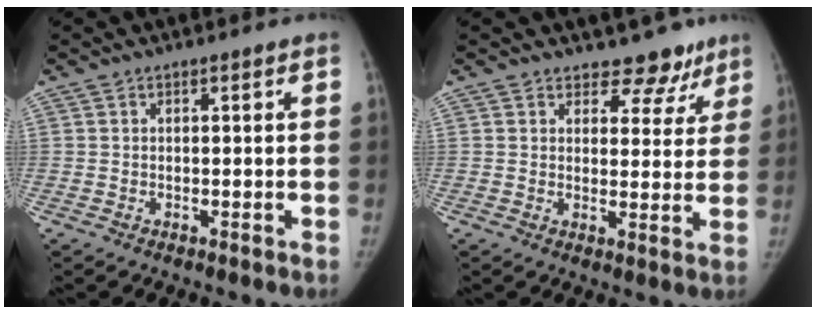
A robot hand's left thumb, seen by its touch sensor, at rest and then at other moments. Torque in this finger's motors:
{"motor_torque": [-0.11, -0.16, -0.14, 0.30, -0.05]}